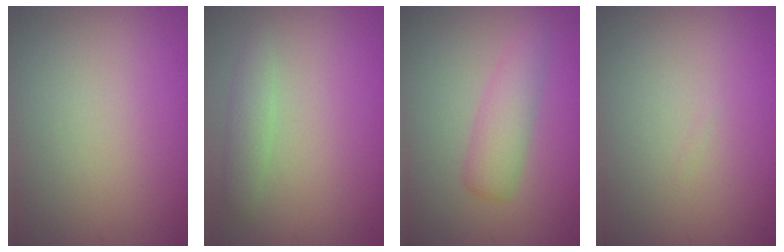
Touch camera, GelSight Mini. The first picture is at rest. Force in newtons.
{"total": 1.7, "press": 1.7, "slide": 0.0}
{"total": 2.8, "press": 2.8, "slide": 0.0}
{"total": 0.0}